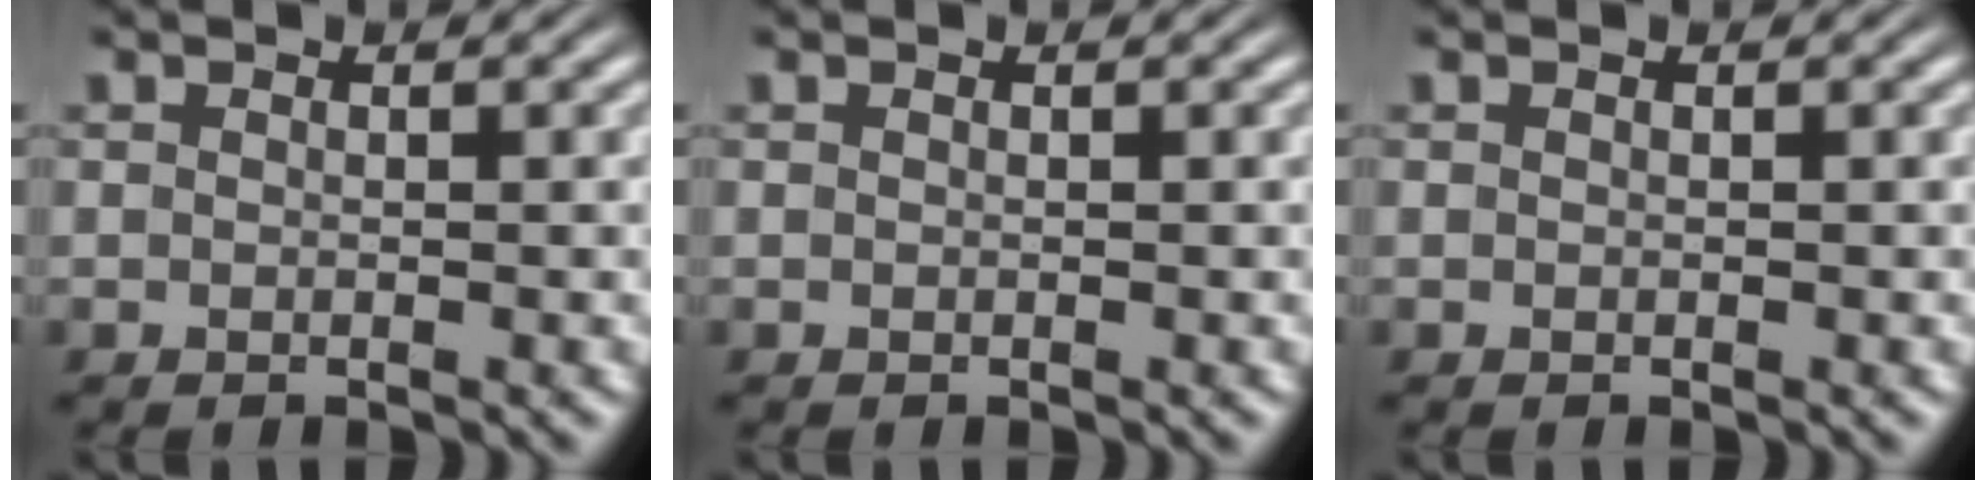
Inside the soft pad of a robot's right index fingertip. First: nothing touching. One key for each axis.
{"total": 0.0}
{"total": 0.0}